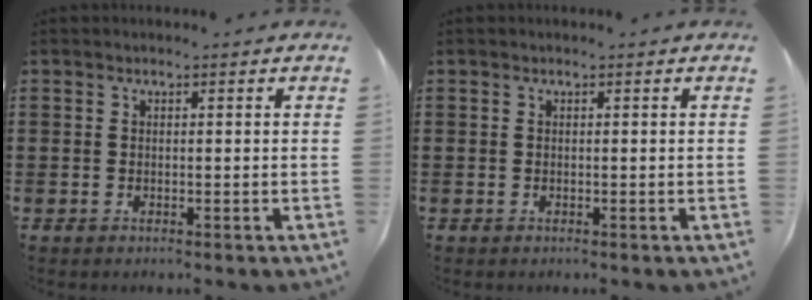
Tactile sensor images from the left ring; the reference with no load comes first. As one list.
[{"total": 0.0}]